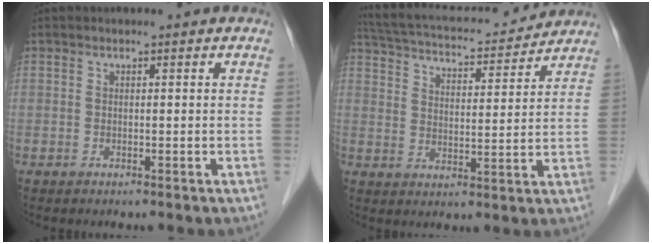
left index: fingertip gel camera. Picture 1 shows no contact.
{"total": 16.0, "force": [14.8, 3.0, 5.6], "torque": [-0.102, 0.031, 0.225]}